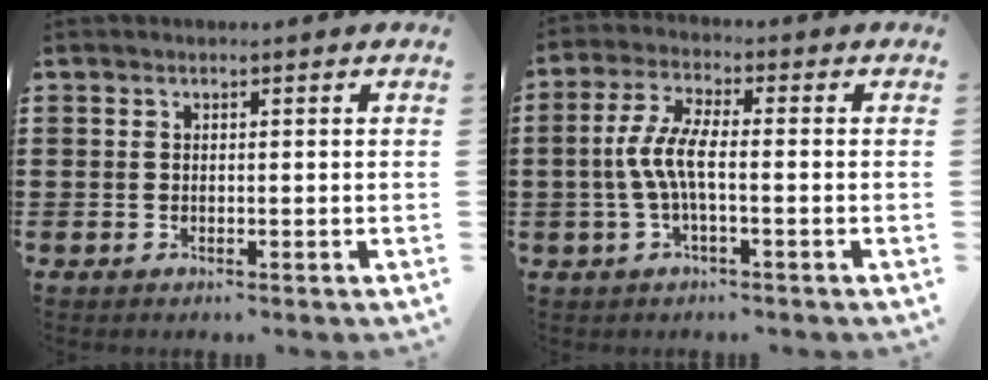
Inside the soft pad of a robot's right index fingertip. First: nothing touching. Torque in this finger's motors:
{"motor_torque": [1.49, -0.34, 0.80, 0.21]}